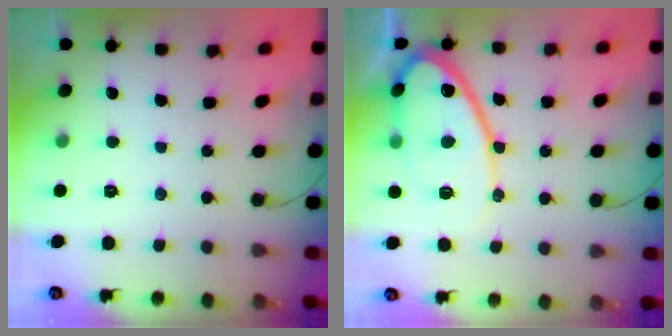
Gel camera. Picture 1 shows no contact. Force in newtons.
{"total": 16.3, "press": 16.2, "slide": 1.4}